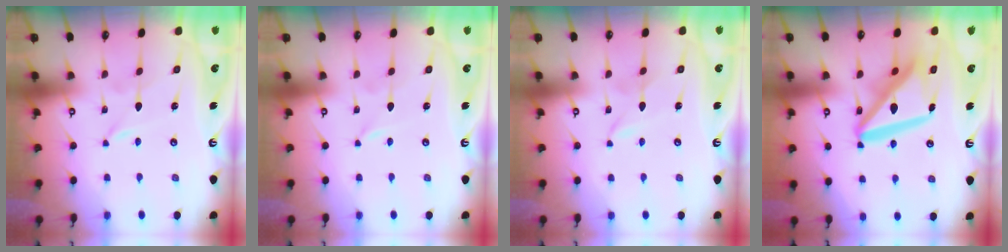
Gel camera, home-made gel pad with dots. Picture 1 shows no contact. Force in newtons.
{"total": 0.0}
{"total": 1.6, "press": 1.6, "slide": 0.2}
{"total": 17.9, "press": 17.8, "slide": 2.2}